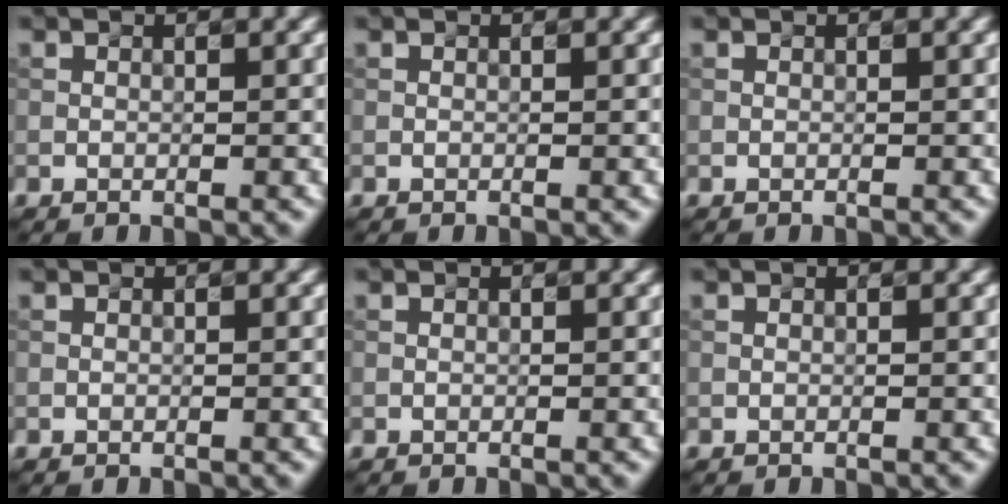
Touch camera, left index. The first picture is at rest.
{"total": 0.0}
{"total": 0.0}
{"total": 0.0}
{"total": 0.0}
{"total": 0.0}